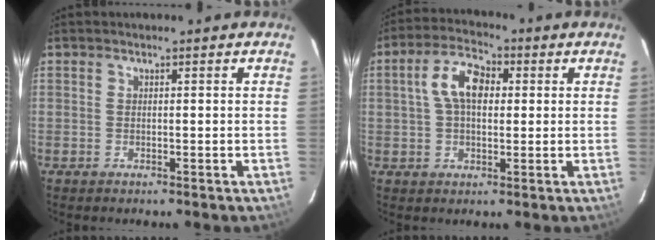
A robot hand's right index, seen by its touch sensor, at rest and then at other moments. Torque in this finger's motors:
{"motor_torque": [1.04, -0.16, 0.56, 0.13]}